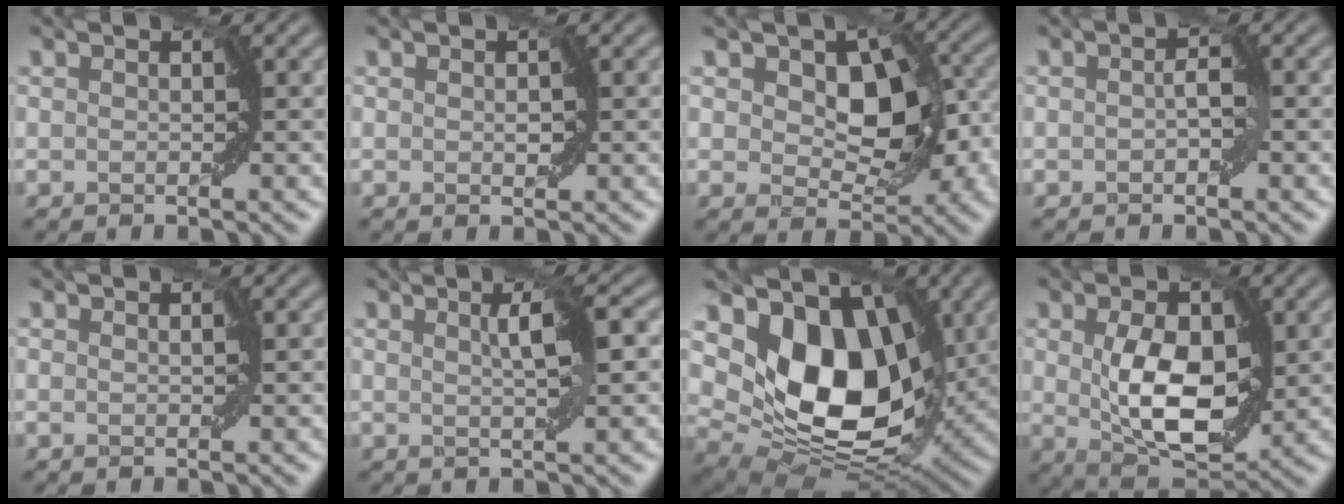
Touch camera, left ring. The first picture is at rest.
{"total": 0.6, "force": [0.1, 0.3, 0.5], "torque": [-0.013, -0.002, 0.004]}
{"total": 9.1, "force": [1.2, 5.7, 7.0], "torque": [-0.098, 0.005, 0.018]}
{"total": 1.4, "force": [-0.3, 0.5, 1.3], "torque": [-0.026, 0.004, -0.005]}
{"total": 0.5, "force": [0.3, 0.3, 0.3], "torque": [-0.004, -0.002, 0.001]}
{"total": 2.2, "force": [0.6, -0.1, 2.2], "torque": [-0.049, 0.003, 0.013]}
{"total": 12.7, "force": [3.5, 8.6, 8.7], "torque": [-0.142, -0.021, 0.066]}
{"total": 7.3, "force": [0.1, 4.0, 6.1], "torque": [-0.124, -0.010, 0.010]}